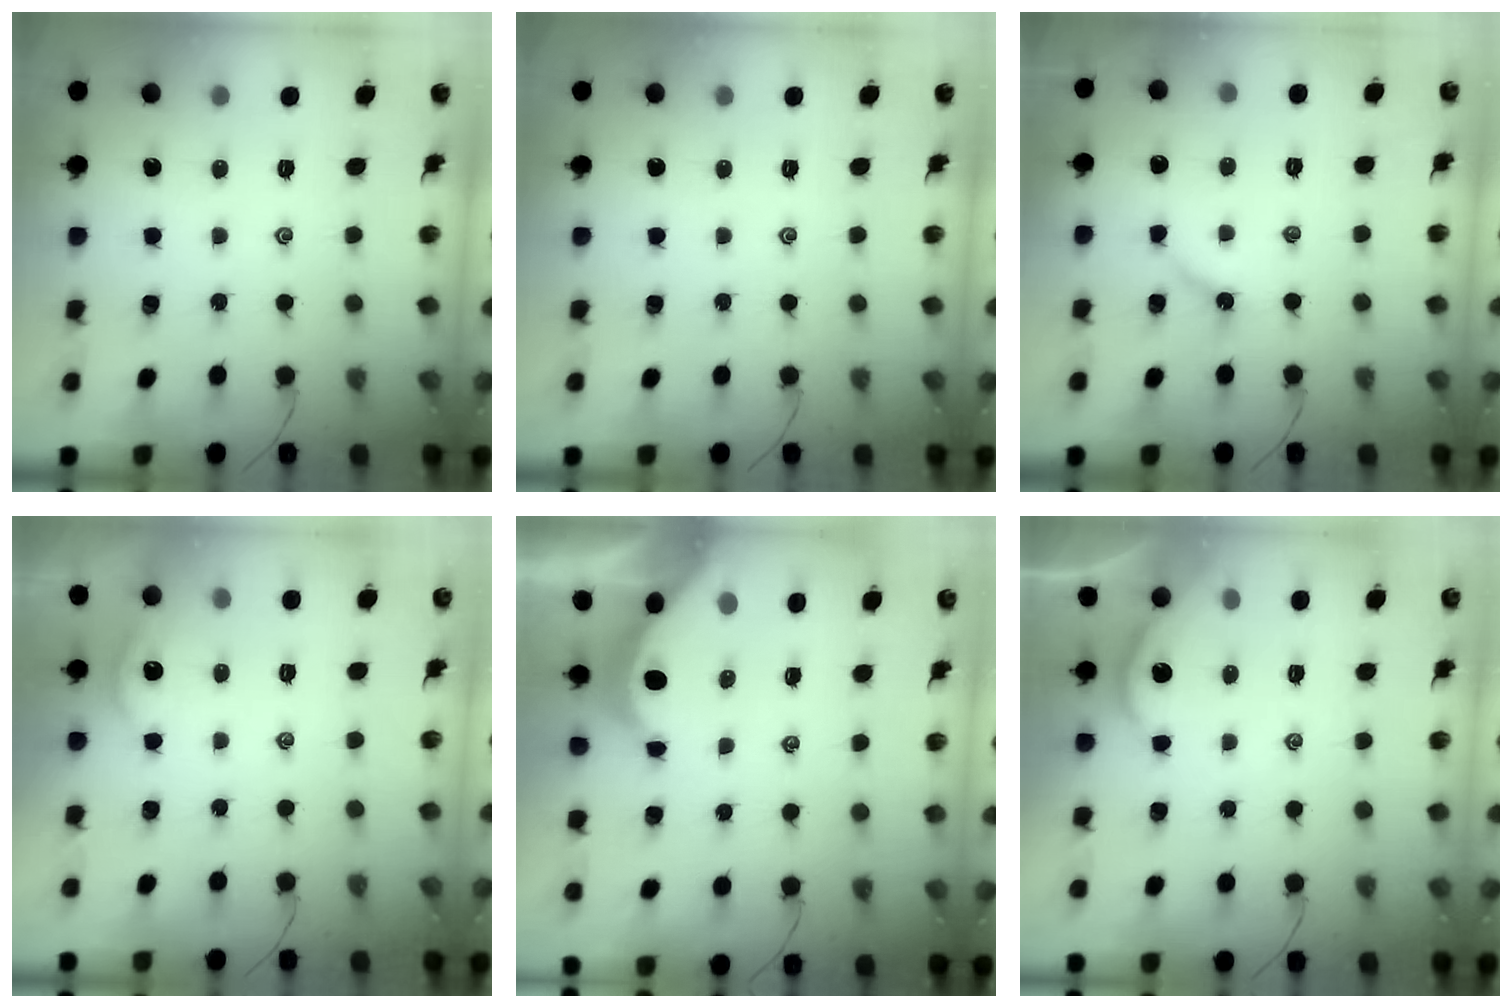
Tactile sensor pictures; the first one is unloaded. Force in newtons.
{"total": 0.0}
{"total": 3.4, "press": 3.4, "slide": 0.3}
{"total": 2.2, "press": 2.2, "slide": 0.3}
{"total": 3.9, "press": 3.9, "slide": 0.4}
{"total": 2.9, "press": 2.9, "slide": 0.2}